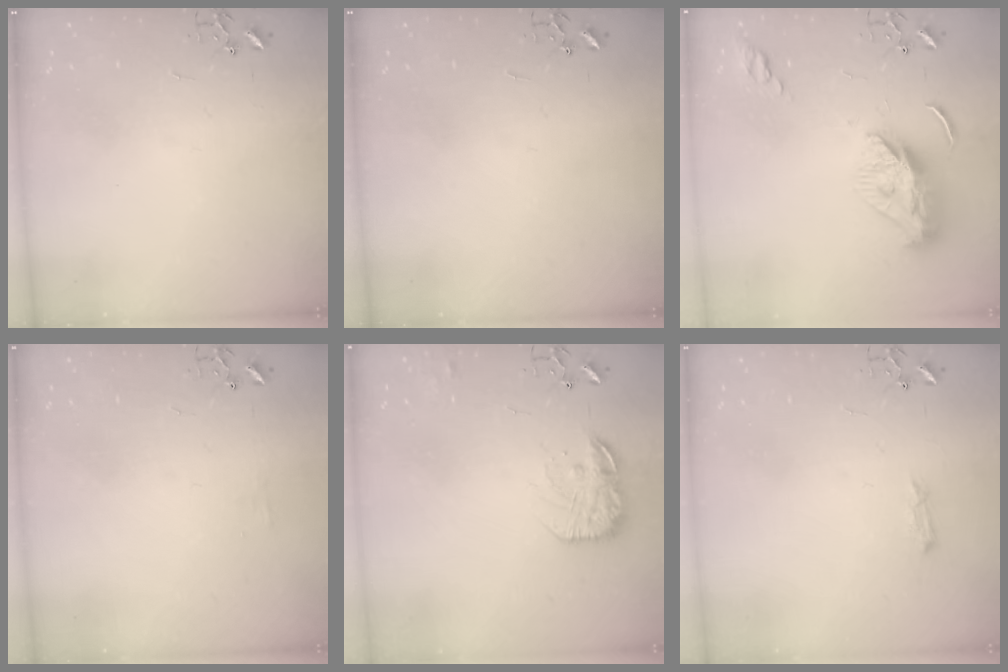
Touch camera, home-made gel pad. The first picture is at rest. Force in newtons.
{"total": 0.0}
{"total": 10.9, "press": 10.9, "slide": 0.9}
{"total": 4.5, "press": 4.4, "slide": 0.7}
{"total": 15.5, "press": 15.5, "slide": 1.0}
{"total": 4.0, "press": 4.0, "slide": 0.6}